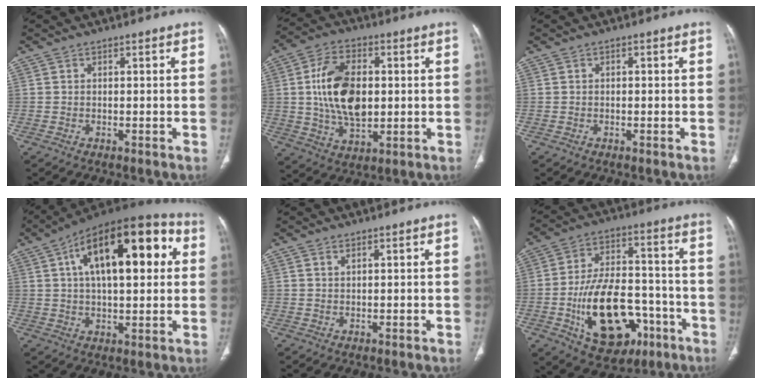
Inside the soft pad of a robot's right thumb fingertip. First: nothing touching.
{"total": 14.8, "force": [1.2, 8.9, 11.7], "torque": [-0.197, 0.001, 0.026]}
{"total": 0.6, "force": [0.1, 0.3, 0.5], "torque": [-0.007, 0.001, 0.001]}
{"total": 23.3, "force": [6.4, 10.4, 19.9], "torque": [-0.288, 0.026, 0.090]}
{"total": 0.8, "force": [0.6, 0.3, 0.4], "torque": [-0.009, -0.001, 0.013]}
{"total": 20.7, "force": [-7.2, 12.0, 15.3], "torque": [-0.224, 0.039, -0.097]}